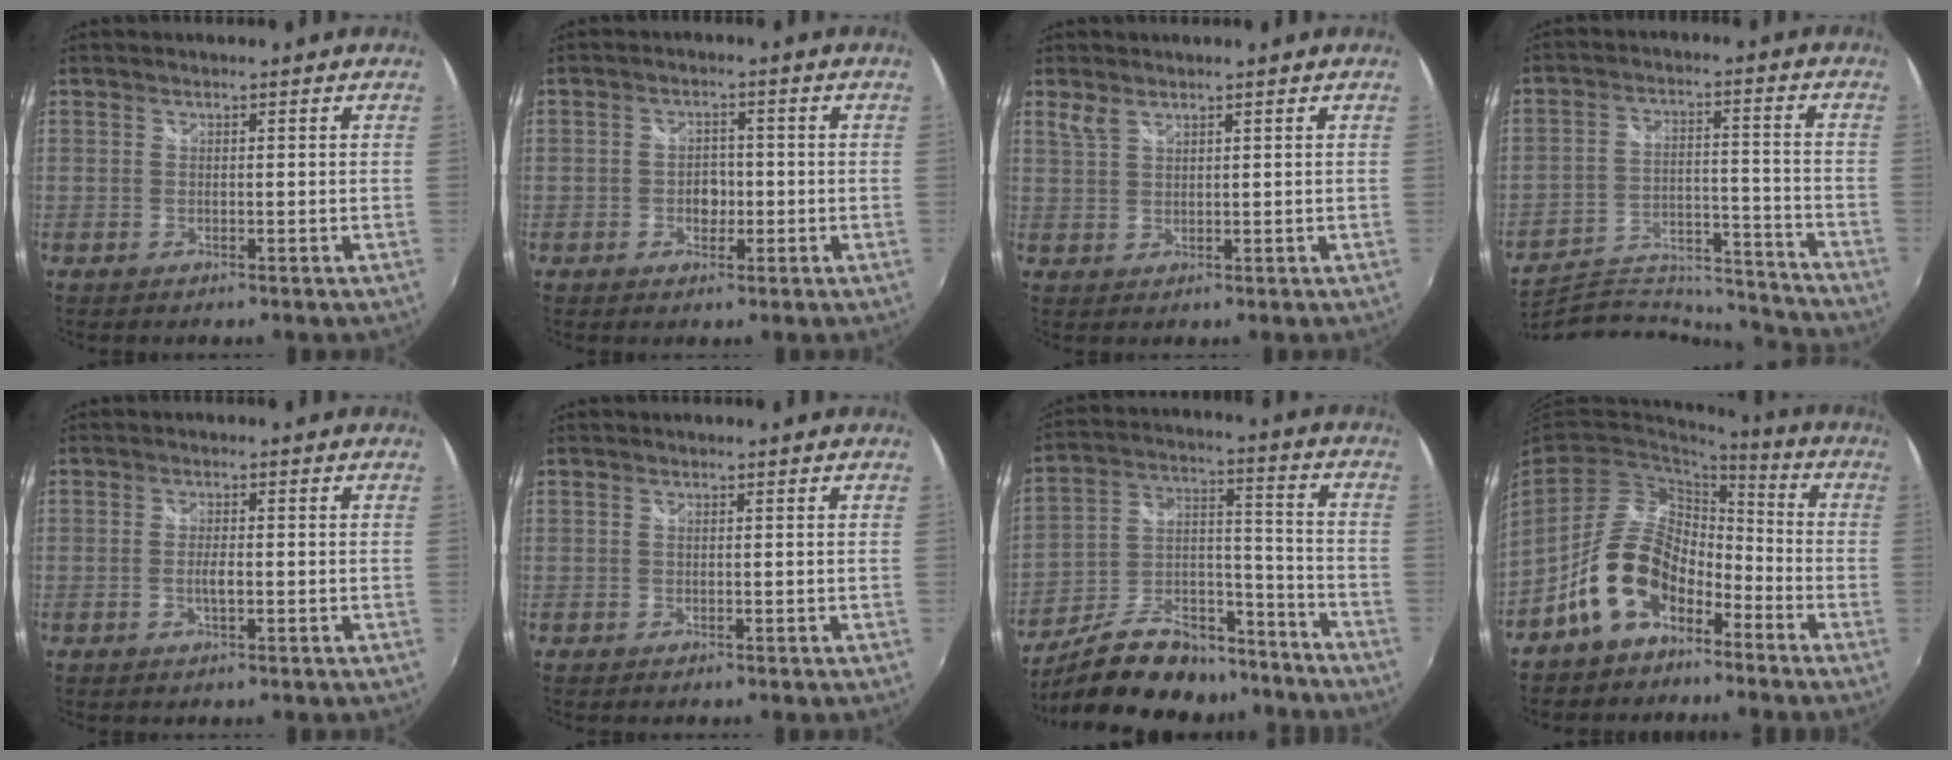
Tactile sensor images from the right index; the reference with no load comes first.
{"total": 3.4, "force": [-0.9, 2.6, 2.0], "torque": [-0.032, 0.004, -0.014]}
{"total": 2.1, "force": [1.6, 0.7, 1.2], "torque": [-0.025, 0.001, 0.032]}
{"total": 20.6, "force": [-19.6, 4.8, 4.1], "torque": [-0.082, 0.024, -0.277]}
{"total": 2.1, "force": [-0.5, 0.6, 1.9], "torque": [-0.034, -0.004, -0.008]}
{"total": 0.0}
{"total": 21.5, "force": [-17.2, 9.1, 9.2], "torque": [-0.179, 0.033, -0.254]}
{"total": 12.1, "force": [-7.5, 6.9, 6.6], "torque": [-0.125, 0.031, -0.123]}